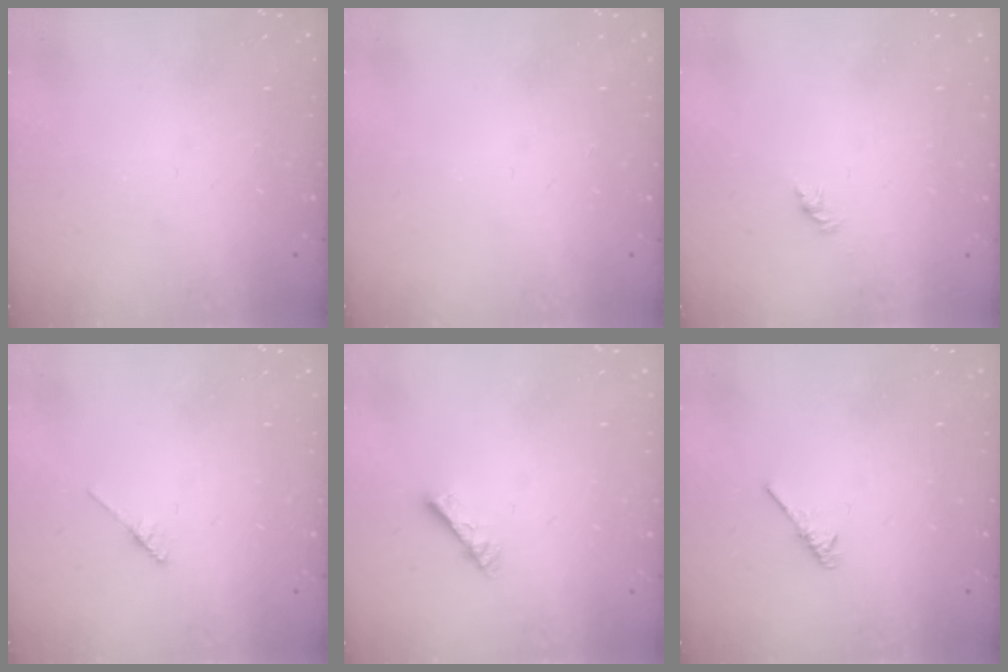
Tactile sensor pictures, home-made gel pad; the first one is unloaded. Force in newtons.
{"total": 0.0}
{"total": 1.0, "press": 0.9, "slide": 0.4}
{"total": 2.2, "press": 2.2, "slide": 0.2}
{"total": 2.8, "press": 2.8, "slide": 0.4}
{"total": 1.9, "press": 1.9, "slide": 0.4}